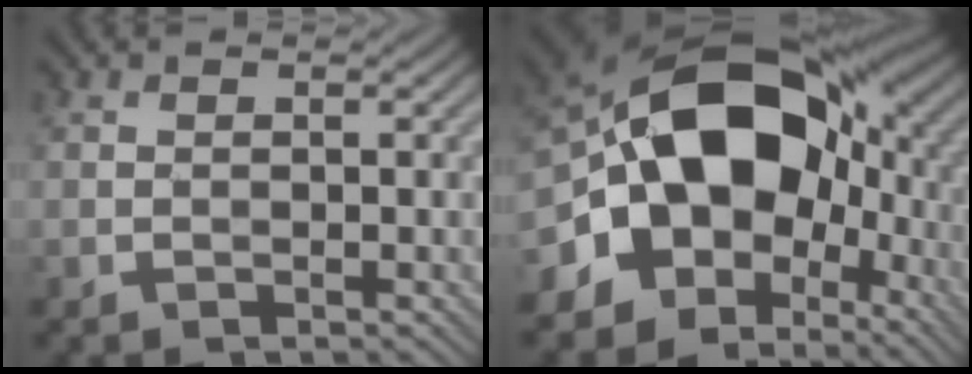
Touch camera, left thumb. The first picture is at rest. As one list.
[{"total": 18.8, "force": [-0.8, 13.8, 12.8], "torque": [-0.210, -0.006, -0.007]}]